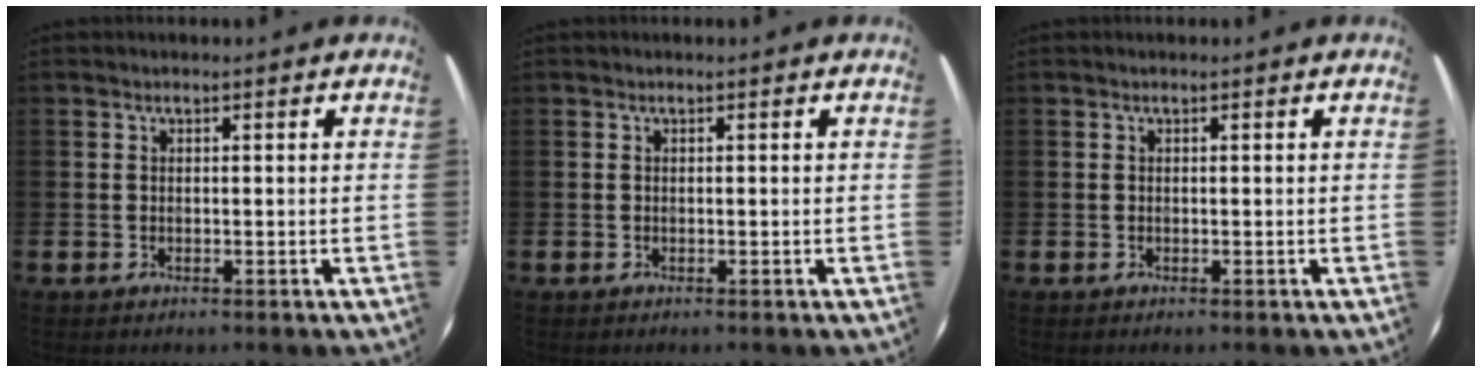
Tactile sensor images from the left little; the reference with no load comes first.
{"total": 0.0}
{"total": 0.0}